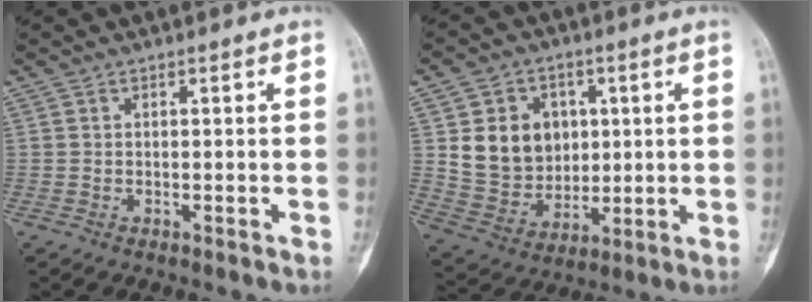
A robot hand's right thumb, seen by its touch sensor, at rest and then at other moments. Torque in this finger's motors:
{"motor_torque": [-0.23, 0.42, 0.38, -0.31, 0.10]}